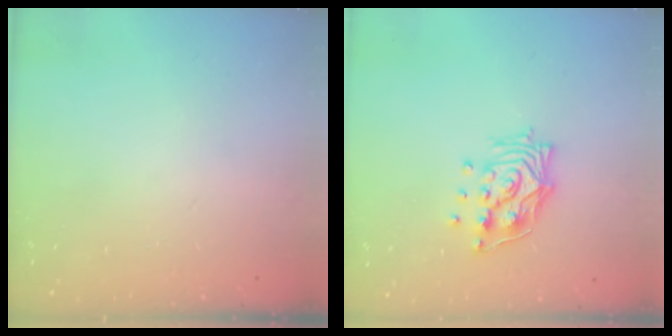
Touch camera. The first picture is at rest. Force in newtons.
{"total": 13.3, "press": 13.3, "slide": 1.2}